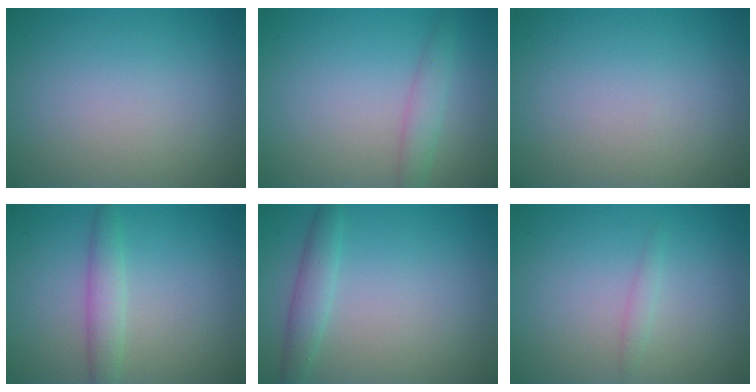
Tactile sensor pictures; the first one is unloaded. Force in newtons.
{"total": 1.9, "press": 1.9, "slide": 0.1}
{"total": 0.0}
{"total": 2.4, "press": 2.4, "slide": 0.1}
{"total": 2.2, "press": 2.2, "slide": 0.0}
{"total": 0.8, "press": 0.8, "slide": 0.1}